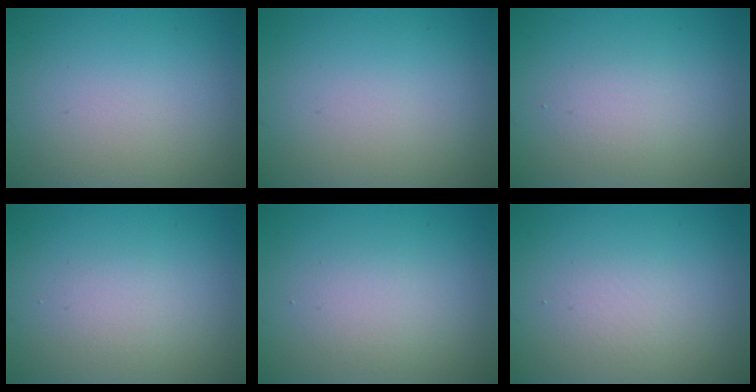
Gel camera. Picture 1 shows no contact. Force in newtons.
{"total": 0.0}
{"total": 1.7, "press": 1.6, "slide": 0.1}
{"total": 1.4, "press": 1.4, "slide": 0.1}
{"total": 1.9, "press": 1.9, "slide": 0.0}
{"total": 1.4, "press": 1.4, "slide": 0.1}